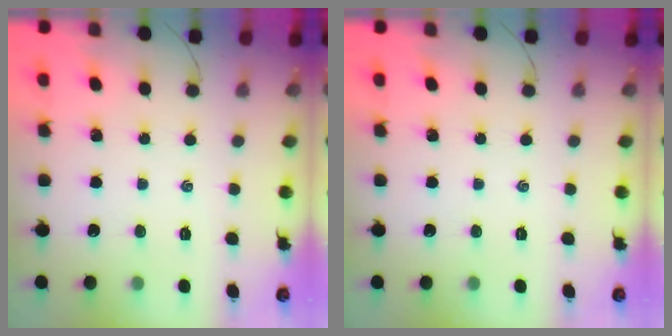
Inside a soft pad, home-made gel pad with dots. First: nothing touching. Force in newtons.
{"total": 0.0}